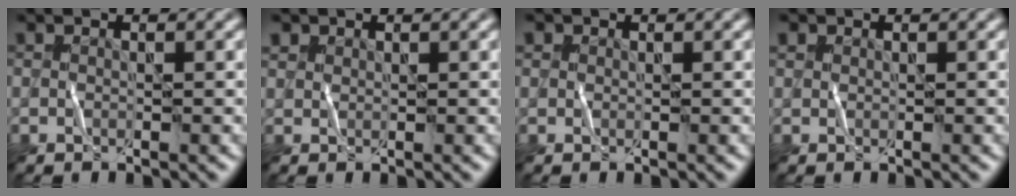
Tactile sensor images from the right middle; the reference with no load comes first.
{"total": 1.4, "force": [1.1, 0.8, 0.2], "torque": [0.001, 0.002, 0.009]}
{"total": 0.6, "force": [0.4, 0.5, 0.1], "torque": [0.002, -0.001, -0.001]}
{"total": 0.9, "force": [0.6, 0.6, 0.3], "torque": [0.000, 0.003, 0.000]}